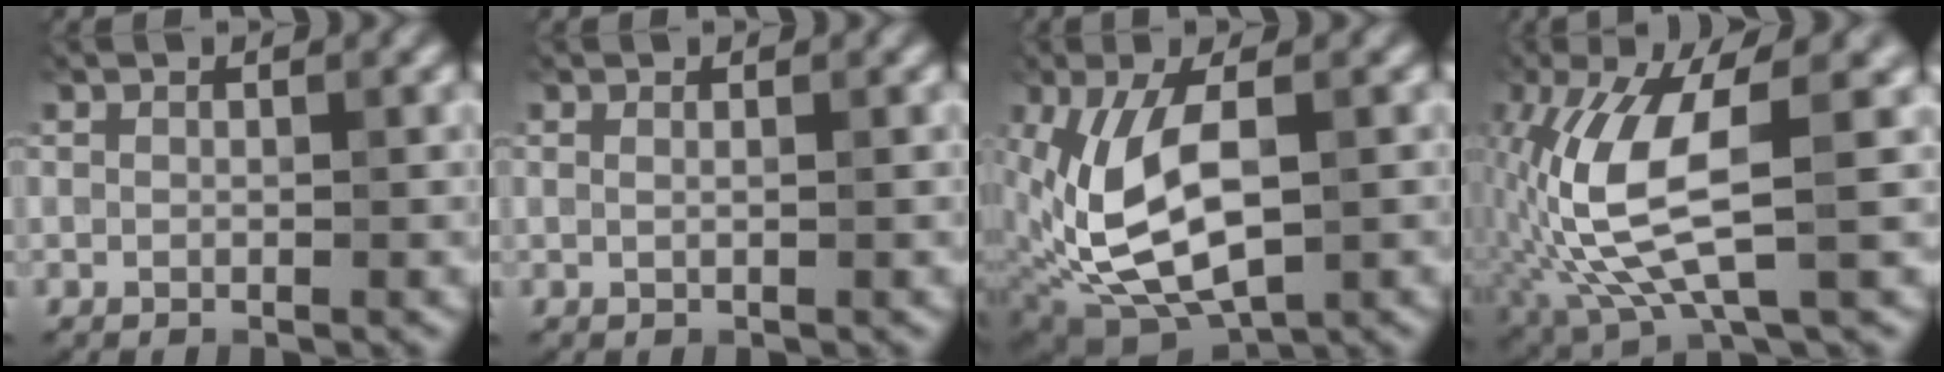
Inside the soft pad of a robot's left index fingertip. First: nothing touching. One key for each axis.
{"total": 0.8, "fx": 0.3, "fy": 0.5, "fz": 0.6, "tx": -0.002, "ty": -0.001, "tz": -0.004}
{"total": 9.7, "fx": -0.2, "fy": 4.6, "fz": 8.5, "tx": -0.191, "ty": -0.006, "tz": 0.008}
{"total": 9.4, "fx": -1.0, "fy": 2.6, "fz": 9.0, "tx": -0.200, "ty": -0.002, "tz": -0.006}